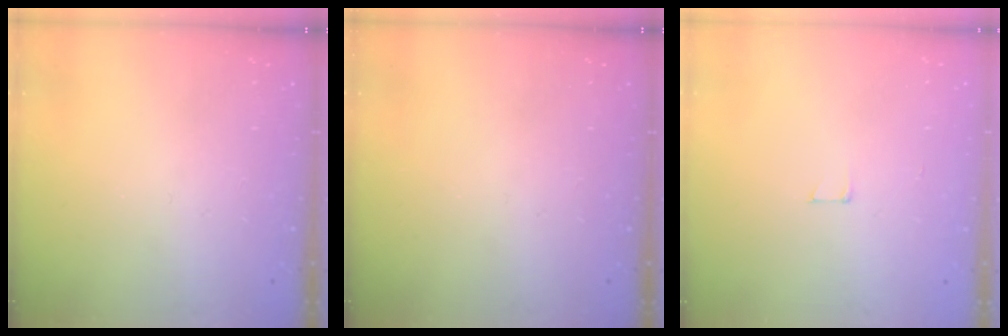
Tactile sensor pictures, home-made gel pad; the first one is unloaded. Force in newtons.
{"total": 0.0}
{"total": 2.9, "press": 2.9, "slide": 0.2}